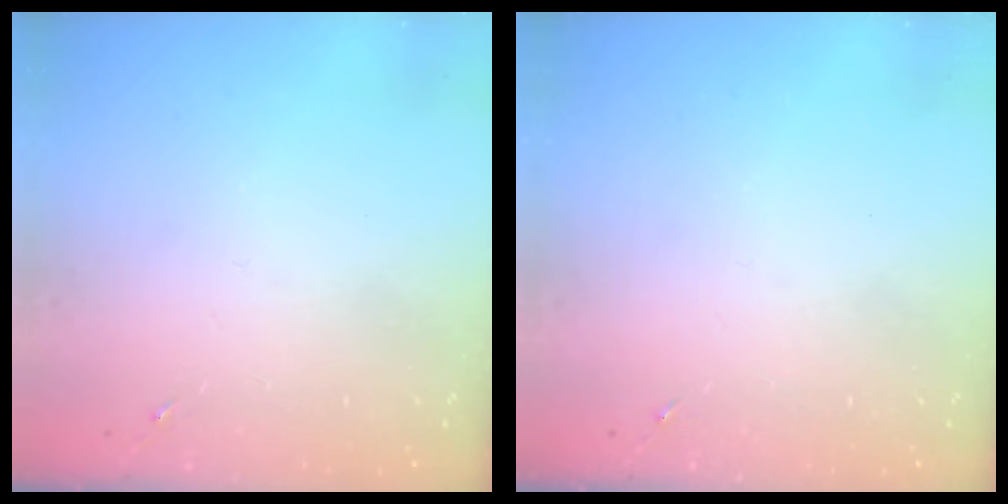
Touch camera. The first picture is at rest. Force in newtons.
{"total": 0.0}